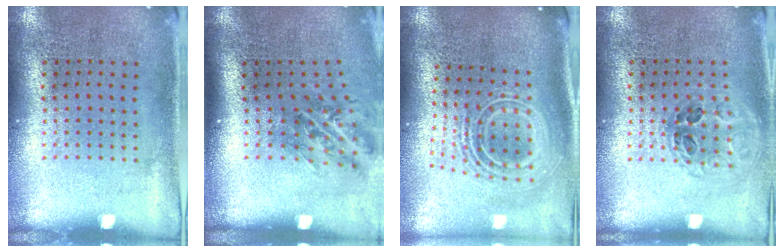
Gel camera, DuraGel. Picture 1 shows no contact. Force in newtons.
{"total": 1.3, "press": 1.1, "slide": 0.7}
{"total": 2.7, "press": 1.8, "slide": 1.9}
{"total": 1.1, "press": 1.0, "slide": 0.4}